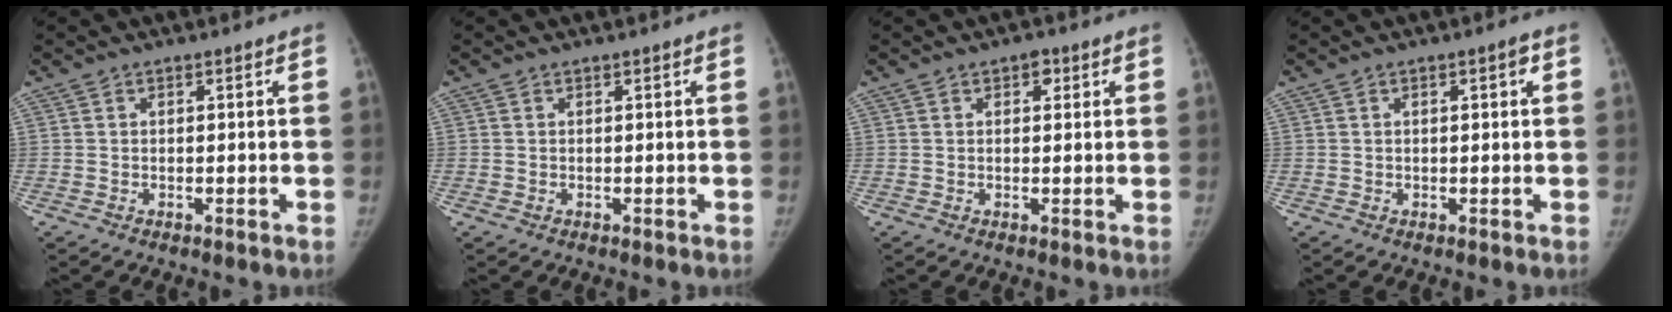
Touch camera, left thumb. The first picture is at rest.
{"total": 0.0}
{"total": 2.0, "force": [1.1, 1.3, 1.2], "torque": [-0.006, -0.001, 0.012]}
{"total": 1.7, "force": [0.5, 0.5, 1.5], "torque": [-0.019, 0.002, 0.006]}